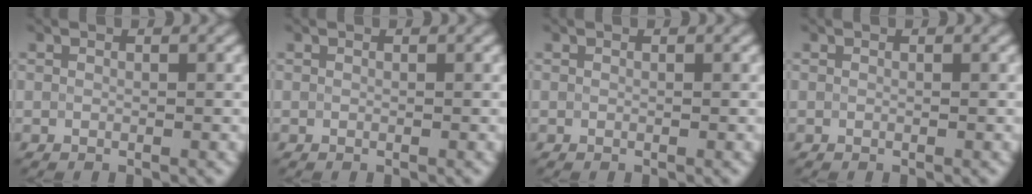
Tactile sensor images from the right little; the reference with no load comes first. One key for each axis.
{"total": 0.0}
{"total": 0.0}
{"total": 0.0}